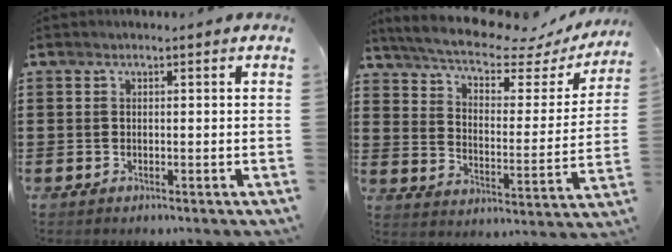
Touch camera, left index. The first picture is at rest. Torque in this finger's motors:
{"motor_torque": [2.14, 0.00, 0.12, 0.12]}